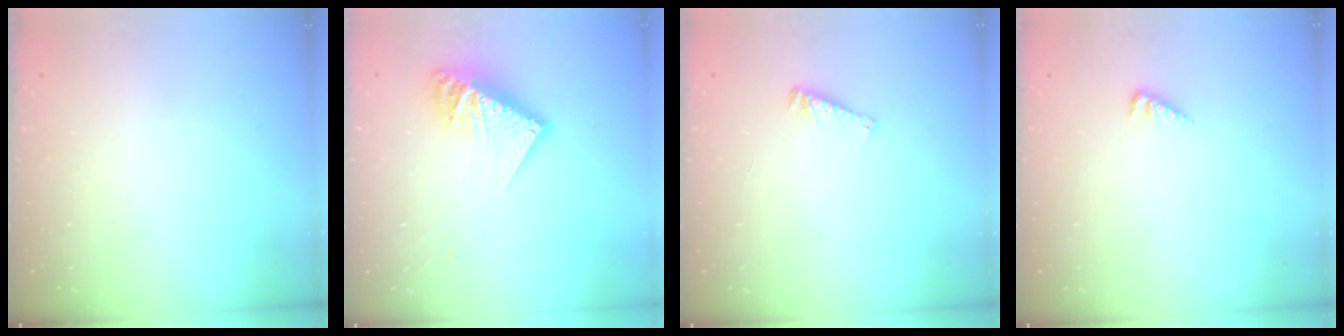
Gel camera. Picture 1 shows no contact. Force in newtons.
{"total": 13.1, "press": 13.0, "slide": 0.9}
{"total": 3.8, "press": 3.8, "slide": 0.3}
{"total": 4.2, "press": 4.1, "slide": 0.6}